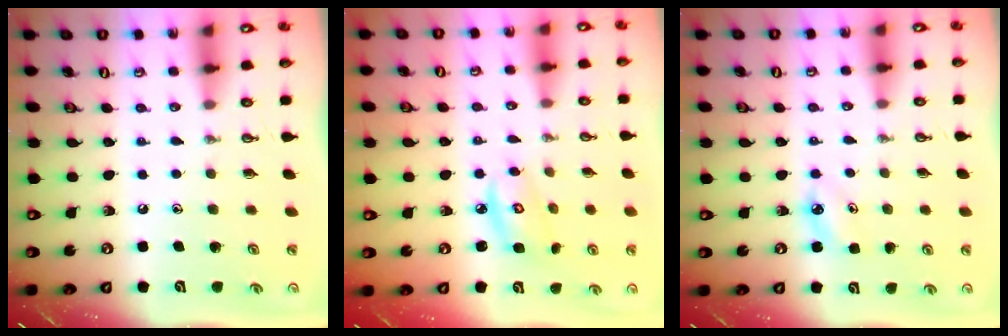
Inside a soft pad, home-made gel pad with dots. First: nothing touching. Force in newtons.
{"total": 5.6, "press": 5.6, "slide": 0.3}
{"total": 5.3, "press": 5.3, "slide": 0.5}